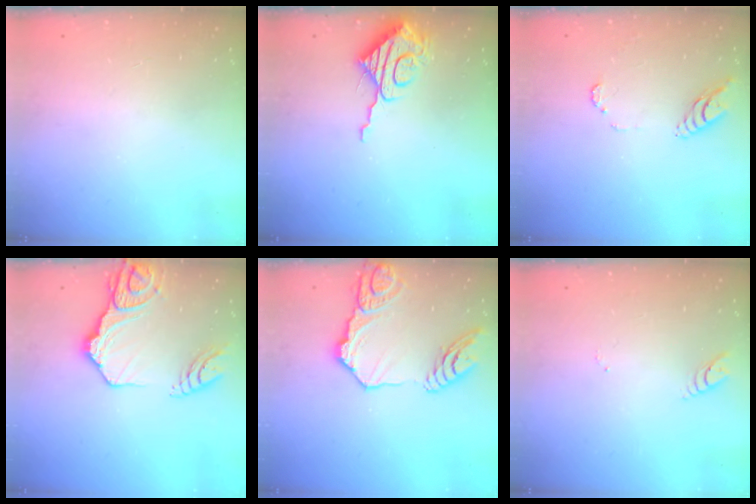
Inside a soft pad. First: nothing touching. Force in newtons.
{"total": 9.7, "press": 9.7, "slide": 0.2}
{"total": 8.9, "press": 8.8, "slide": 0.8}
{"total": 16.9, "press": 16.9, "slide": 1.1}
{"total": 17.1, "press": 17.0, "slide": 1.5}
{"total": 3.0, "press": 2.9, "slide": 0.4}